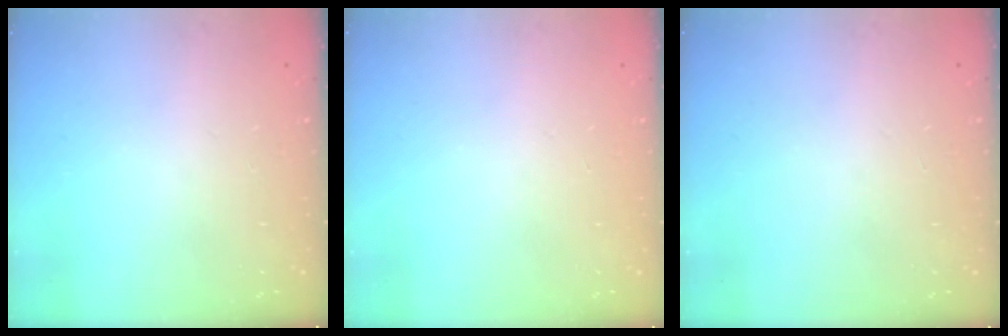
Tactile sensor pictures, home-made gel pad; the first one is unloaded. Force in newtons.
{"total": 0.0}
{"total": 0.0}